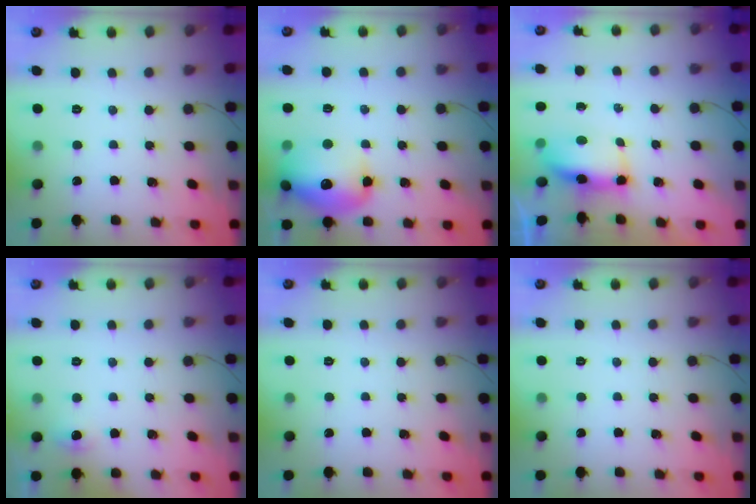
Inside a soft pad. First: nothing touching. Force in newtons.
{"total": 17.7, "press": 17.6, "slide": 2.3}
{"total": 7.3, "press": 7.3, "slide": 0.8}
{"total": 11.7, "press": 4.5, "slide": 10.8}
{"total": 0.0}
{"total": 0.0}